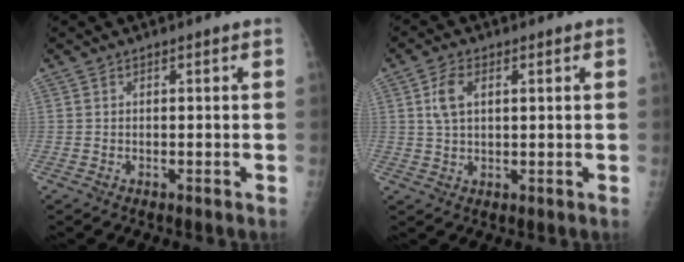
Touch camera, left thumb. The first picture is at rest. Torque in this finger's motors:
{"motor_torque": [0.18, -0.01, 0.42, -0.27, 0.02]}